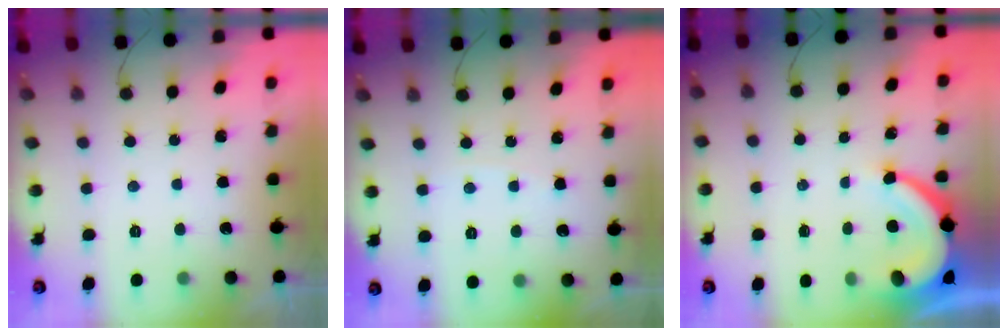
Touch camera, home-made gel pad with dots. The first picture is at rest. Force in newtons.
{"total": 2.3, "press": 2.3, "slide": 0.3}
{"total": 6.9, "press": 6.9, "slide": 0.8}